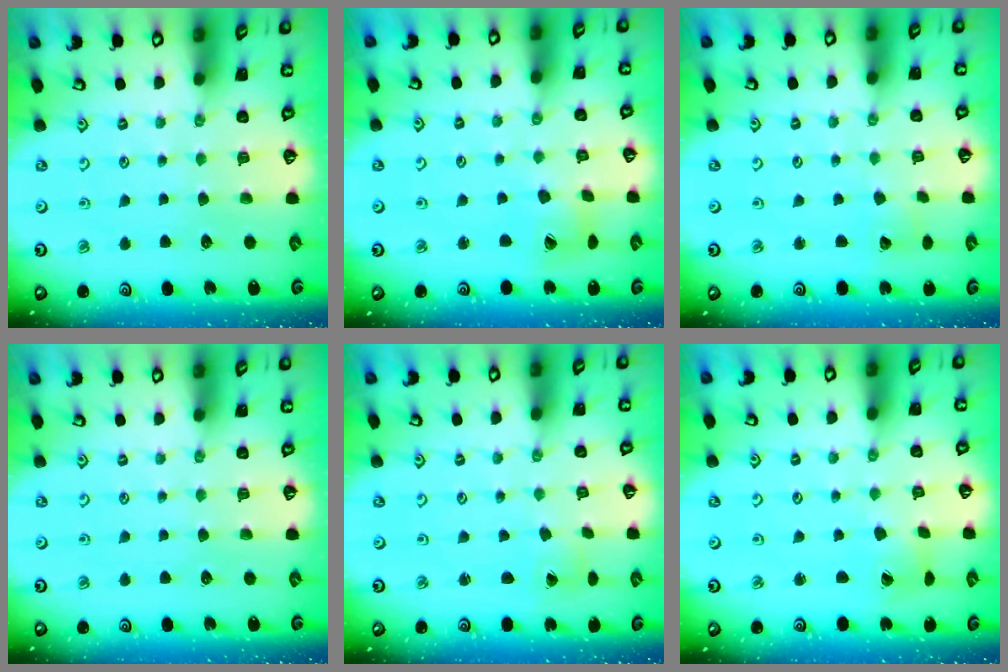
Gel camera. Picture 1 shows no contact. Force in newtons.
{"total": 8.7, "press": 8.6, "slide": 0.9}
{"total": 2.9, "press": 2.9, "slide": 0.2}
{"total": 0.0}
{"total": 1.3, "press": 1.3, "slide": 0.1}
{"total": 2.0, "press": 2.0, "slide": 0.3}